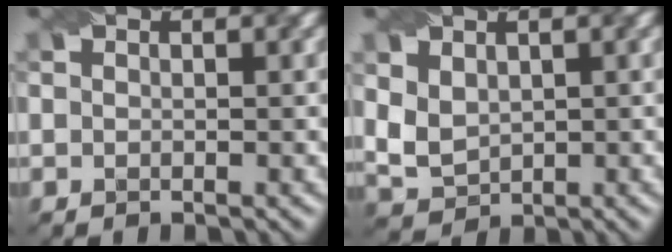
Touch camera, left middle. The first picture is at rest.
{"total": 3.4, "force": [1.1, 2.5, 2.0], "torque": [-0.053, 0.000, 0.028]}